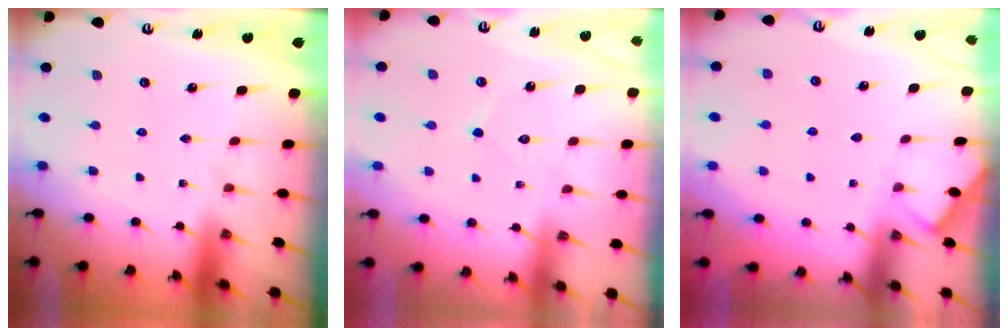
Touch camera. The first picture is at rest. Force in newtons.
{"total": 6.4, "press": 6.4, "slide": 0.4}
{"total": 3.0, "press": 2.9, "slide": 0.5}